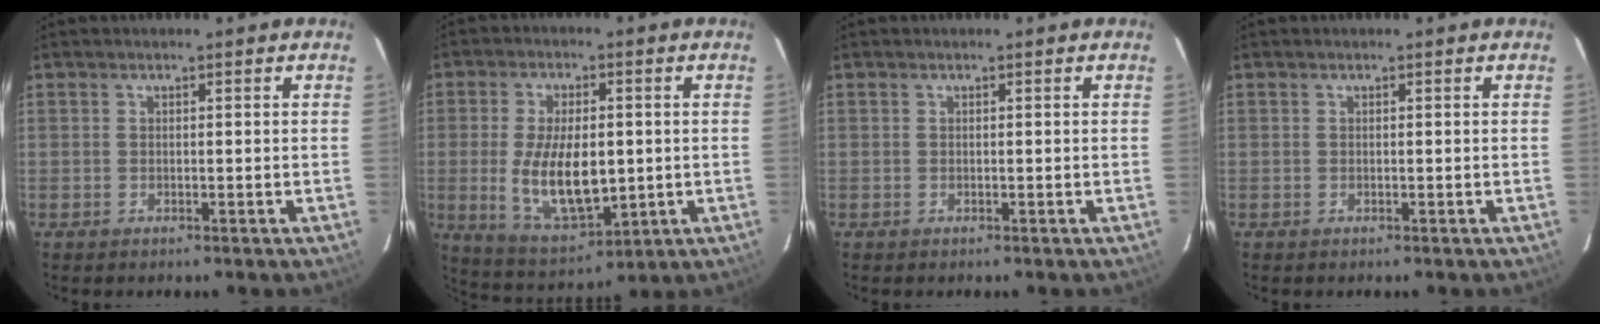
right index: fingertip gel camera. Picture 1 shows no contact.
{"total": 13.9, "force": [-1.0, 6.9, 12.0], "torque": [-0.238, -0.018, -0.001]}
{"total": 0.0}
{"total": 0.0}